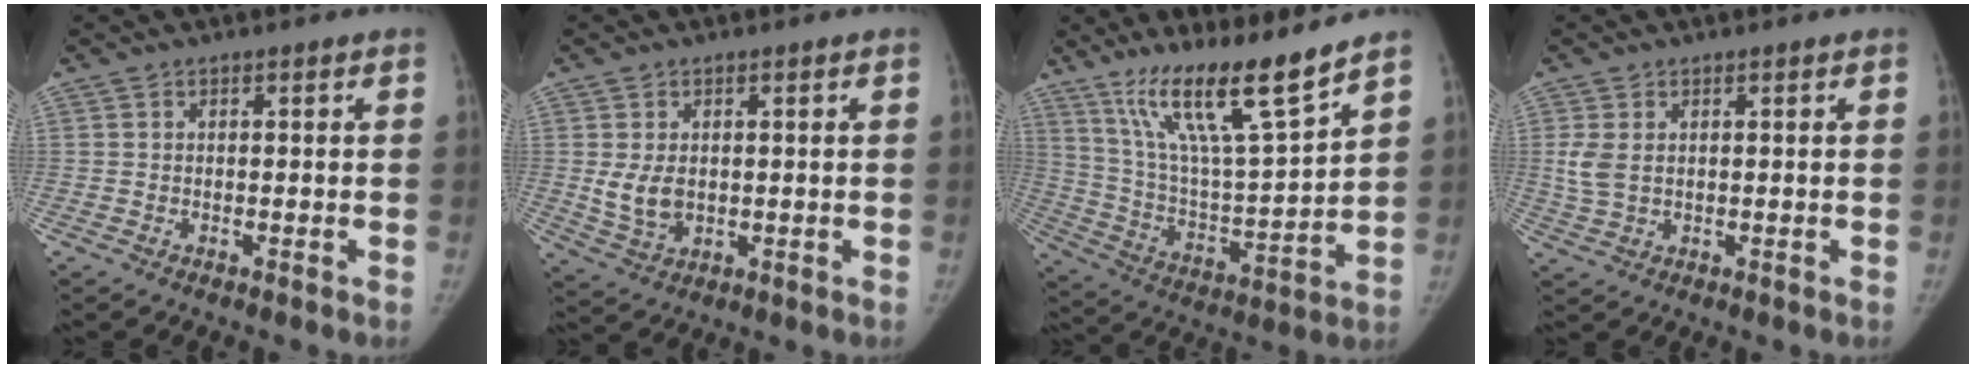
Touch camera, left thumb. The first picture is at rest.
{"total": 5.4, "force": [0.5, 3.7, 3.9], "torque": [-0.066, -0.013, 0.020]}
{"total": 17.6, "force": [12.9, 1.6, 11.8], "torque": [-0.191, -0.076, 0.241]}
{"total": 3.9, "force": [0.9, 2.4, 2.9], "torque": [-0.071, -0.004, 0.023]}